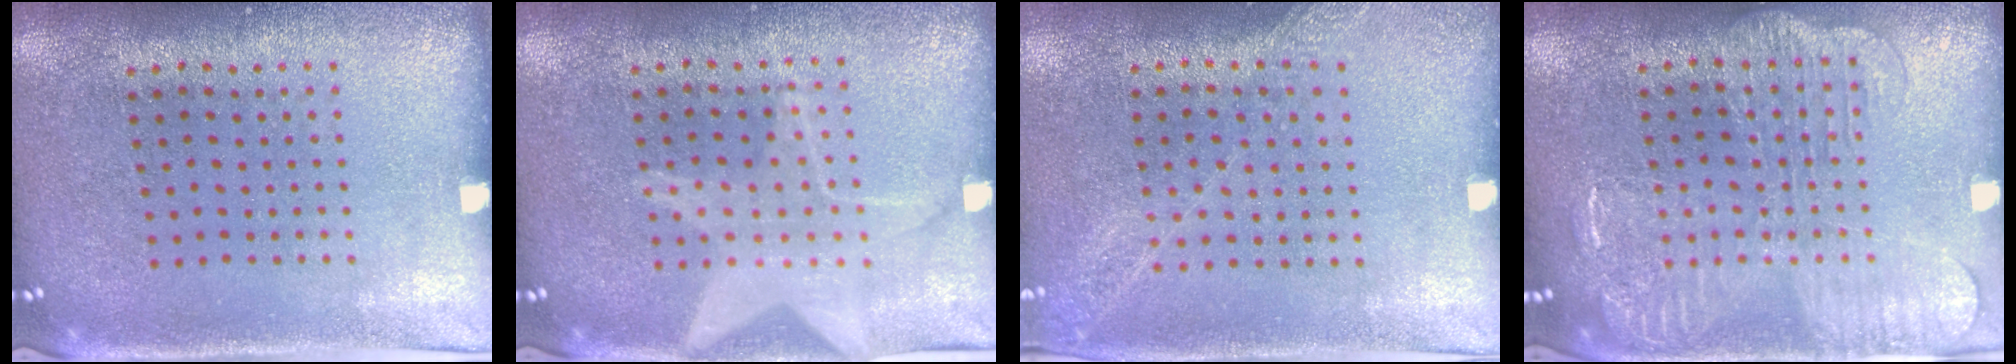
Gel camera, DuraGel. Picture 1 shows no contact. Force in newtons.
{"total": 1.5, "press": 1.5, "slide": 0.2}
{"total": 1.3, "press": 1.2, "slide": 0.2}
{"total": 2.0, "press": 2.0, "slide": 0.4}